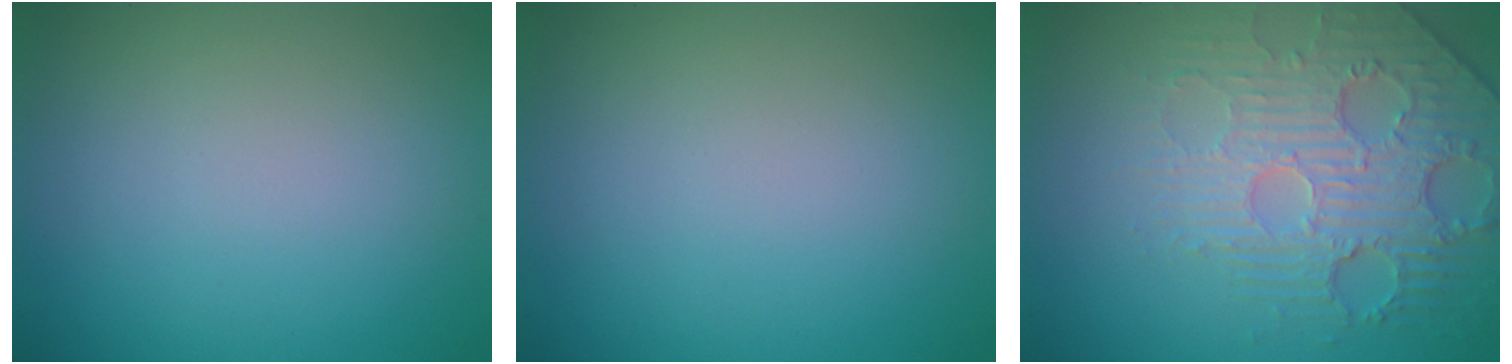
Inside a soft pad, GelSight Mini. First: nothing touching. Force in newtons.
{"total": 0.0}
{"total": 4.4, "press": 4.0, "slide": 1.7}